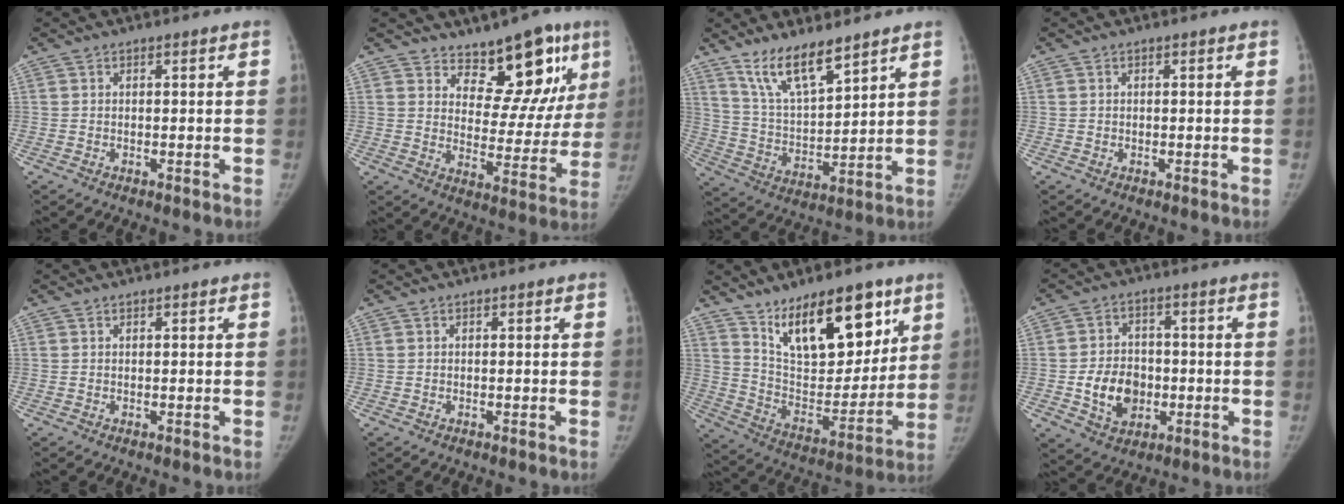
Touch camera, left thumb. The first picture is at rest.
{"total": 14.3, "force": [9.6, 6.9, 8.0], "torque": [-0.037, -0.064, 0.139]}
{"total": 11.8, "force": [8.7, 3.5, 7.2], "torque": [-0.109, -0.056, 0.177]}
{"total": 0.0}
{"total": 0.0}
{"total": 0.0}
{"total": 21.4, "force": [12.6, 9.8, 14.2], "torque": [-0.169, -0.064, 0.225]}
{"total": 9.9, "force": [-1.9, 7.7, 5.9], "torque": [-0.066, 0.011, -0.026]}